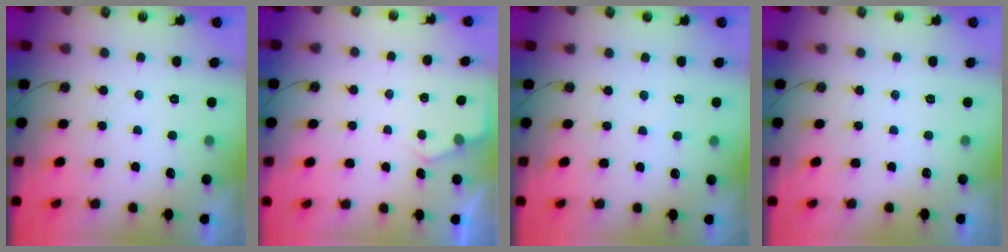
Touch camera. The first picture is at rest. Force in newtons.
{"total": 3.7, "press": 3.6, "slide": 0.6}
{"total": 2.4, "press": 2.4, "slide": 0.4}
{"total": 0.0}